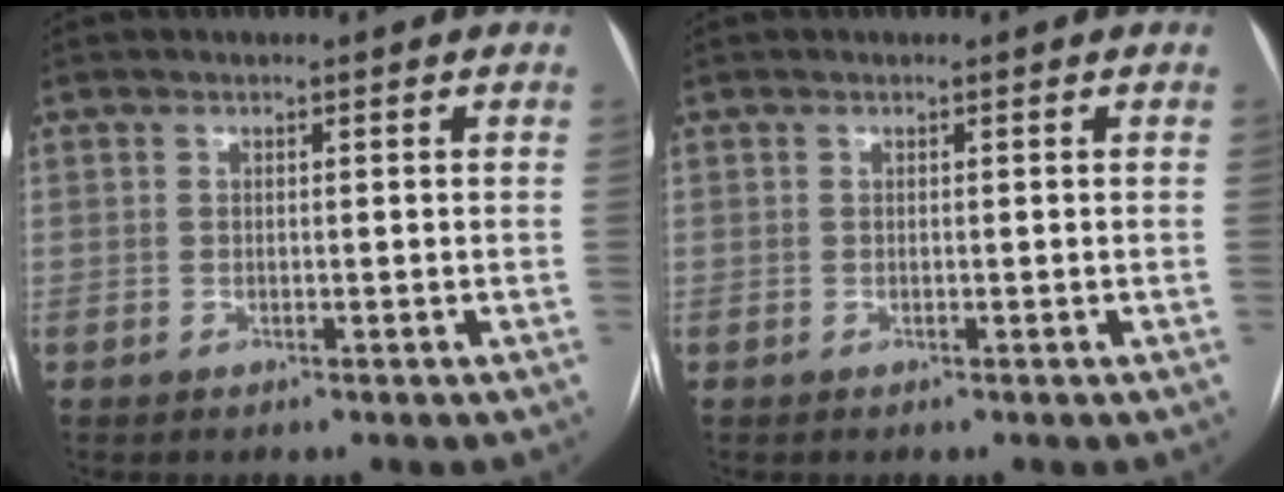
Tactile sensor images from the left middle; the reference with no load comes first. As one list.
[{"total": 0.0}]